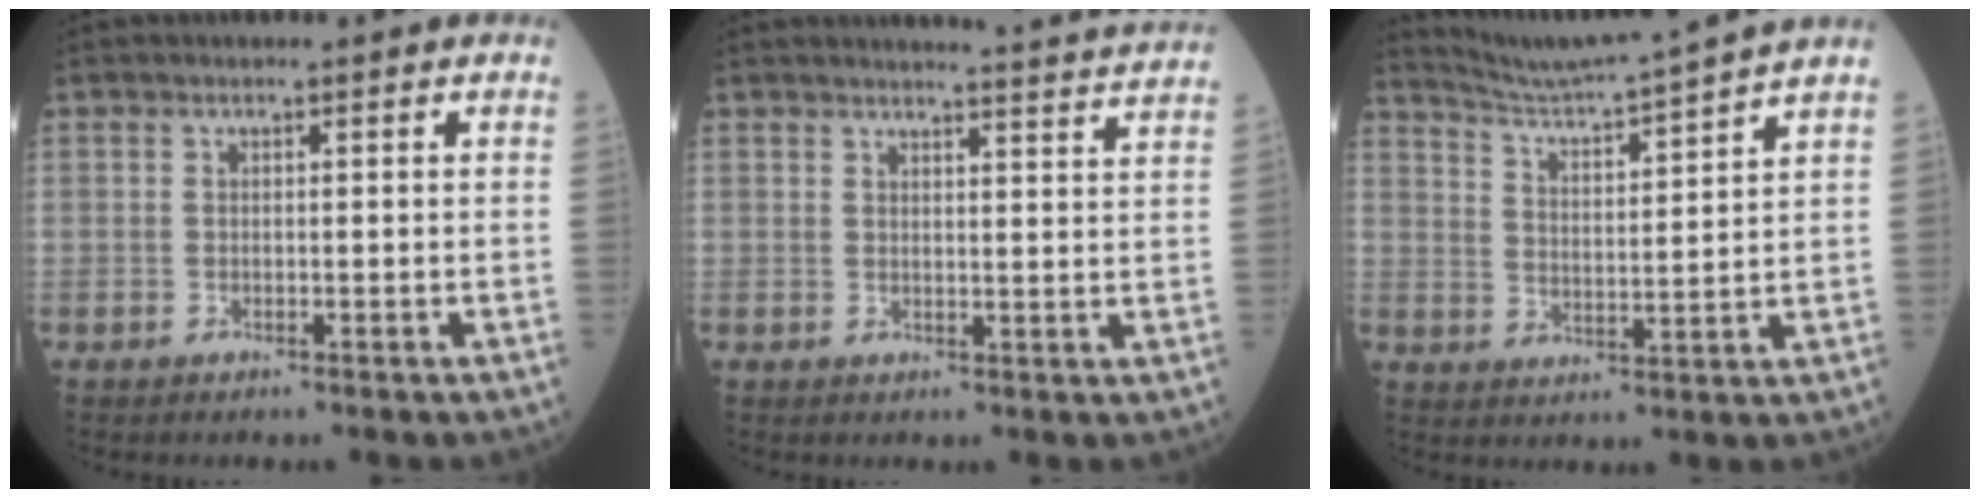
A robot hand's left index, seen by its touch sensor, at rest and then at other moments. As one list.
[{"total": 7.6, "force": [7.3, -1.7, 0.9], "torque": [-0.023, -0.032, 0.076]}, {"total": 12.4, "force": [11.5, -2.8, 3.7], "torque": [-0.080, -0.021, 0.180]}]